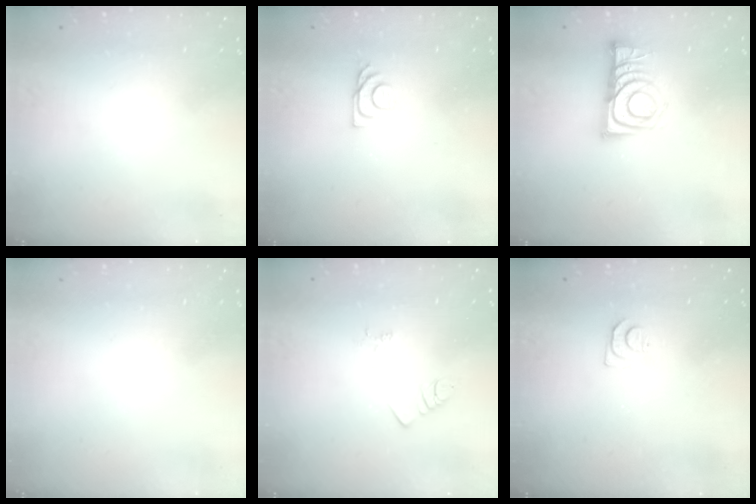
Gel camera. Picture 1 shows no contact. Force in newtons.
{"total": 5.3, "press": 5.3, "slide": 0.6}
{"total": 8.2, "press": 8.2, "slide": 0.9}
{"total": 1.5, "press": 1.5, "slide": 0.1}
{"total": 1.4, "press": 1.4, "slide": 0.3}
{"total": 4.0, "press": 4.0, "slide": 0.6}